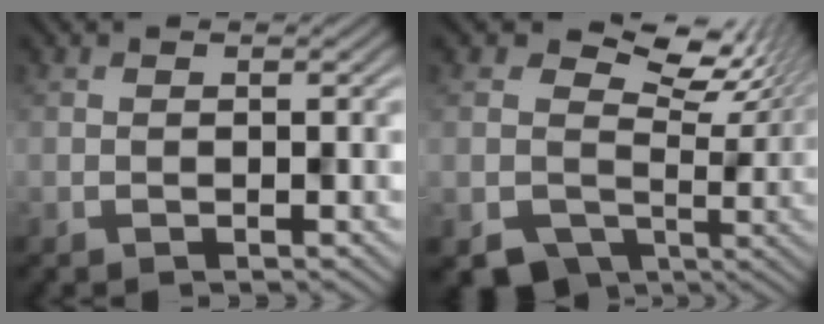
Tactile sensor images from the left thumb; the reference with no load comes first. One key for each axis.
{"total": 12.6, "fx": 3.1, "fy": 9.7, "fz": 7.4, "tx": -0.132, "ty": -0.012, "tz": 0.059}